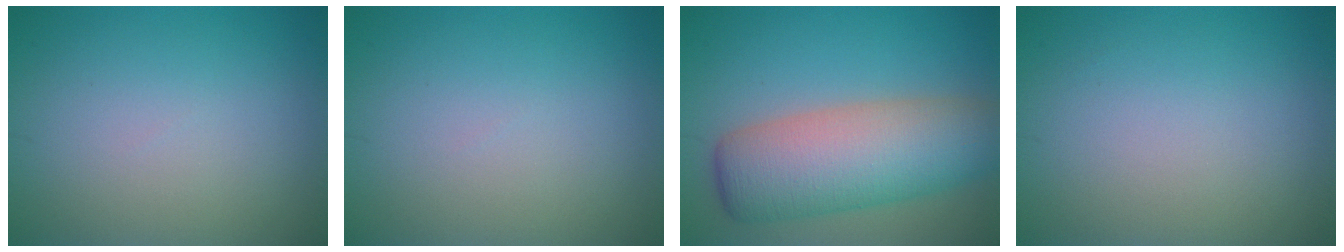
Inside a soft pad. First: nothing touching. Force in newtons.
{"total": 0.0}
{"total": 9.2, "press": 9.2, "slide": 0.4}
{"total": 0.0}